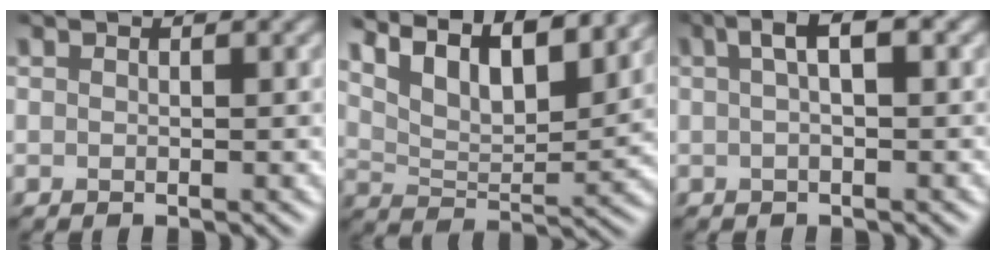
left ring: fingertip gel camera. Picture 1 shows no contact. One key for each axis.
{"total": 8.6, "fx": 6.0, "fy": 2.9, "fz": 5.4, "tx": -0.094, "ty": 0.011, "tz": 0.087}
{"total": 2.8, "fx": 0.8, "fy": 0.4, "fz": 2.6, "tx": -0.043, "ty": 0.010, "tz": 0.011}